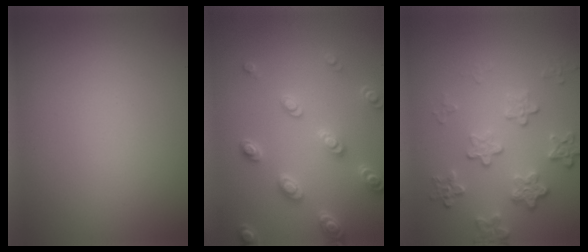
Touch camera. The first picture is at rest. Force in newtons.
{"total": 3.6, "press": 3.2, "slide": 1.6}
{"total": 4.1, "press": 3.1, "slide": 2.6}